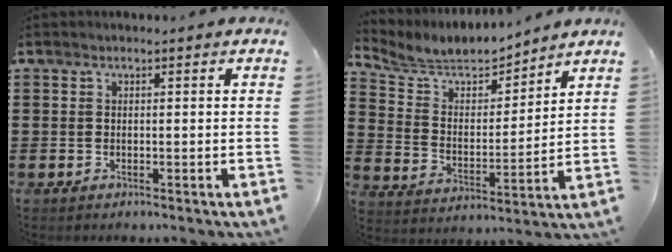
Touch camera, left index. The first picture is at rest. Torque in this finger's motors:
{"motor_torque": [0.64, 0.07, -0.13, -0.01]}